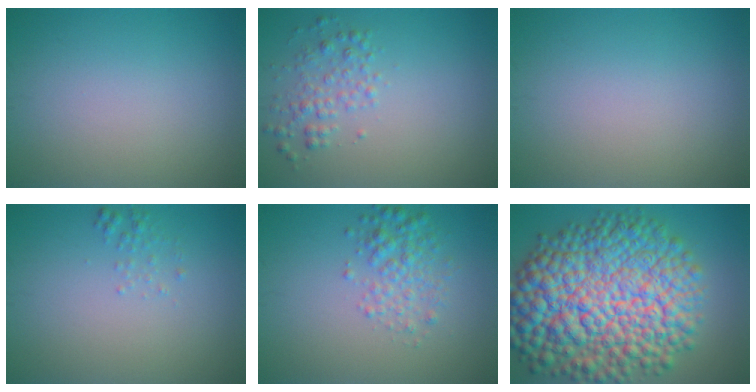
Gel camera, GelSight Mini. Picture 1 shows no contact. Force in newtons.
{"total": 2.2, "press": 2.2, "slide": 0.1}
{"total": 0.0}
{"total": 1.0, "press": 1.0, "slide": 0.0}
{"total": 2.8, "press": 2.8, "slide": 0.0}
{"total": 16.7, "press": 16.7, "slide": 0.4}